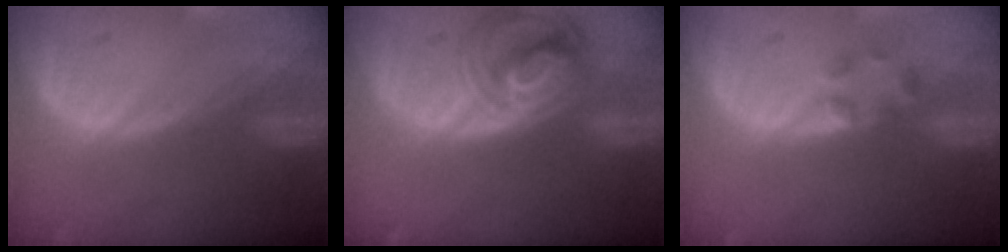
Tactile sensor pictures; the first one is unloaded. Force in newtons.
{"total": 8.3, "press": 7.1, "slide": 4.2}
{"total": 2.0, "press": 1.9, "slide": 0.8}